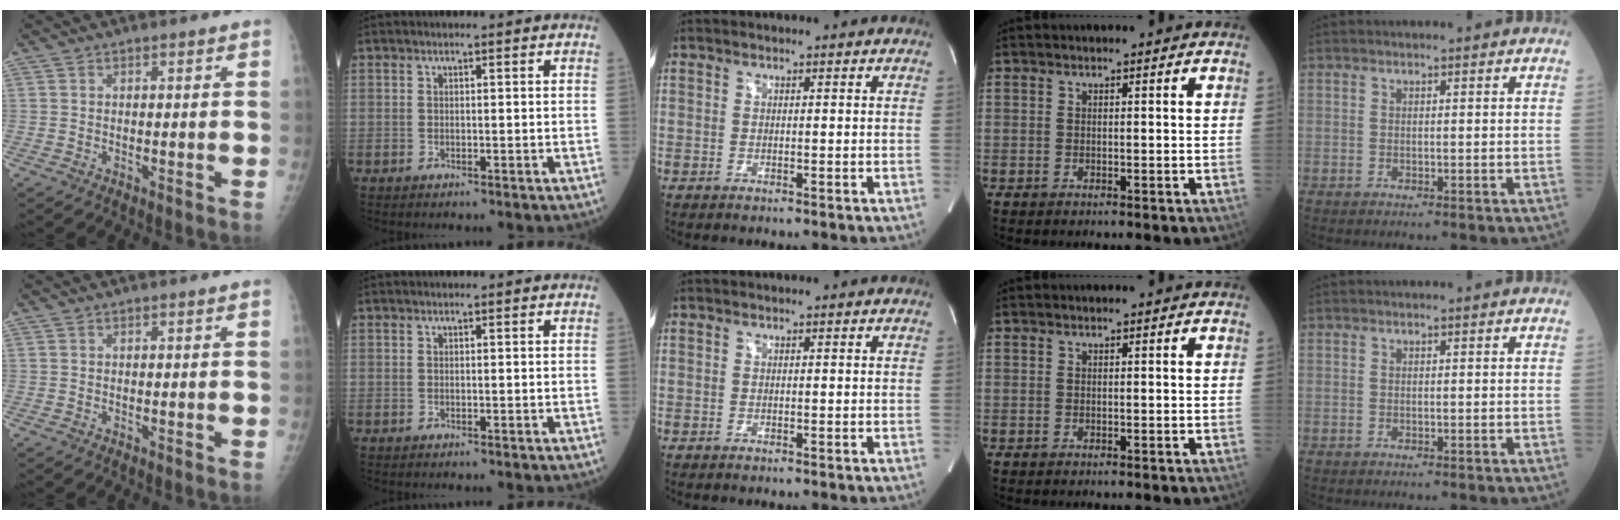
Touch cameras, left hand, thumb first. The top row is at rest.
{}